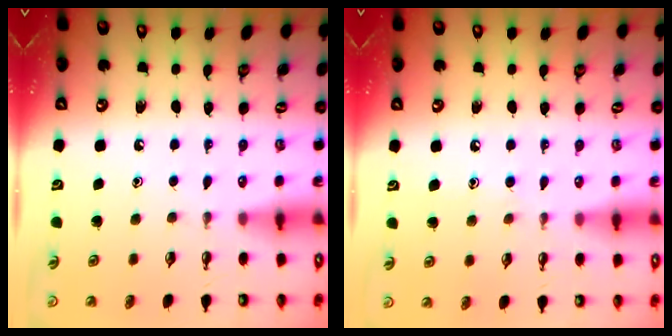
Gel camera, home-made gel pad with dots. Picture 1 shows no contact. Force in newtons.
{"total": 4.8, "press": 4.7, "slide": 0.5}